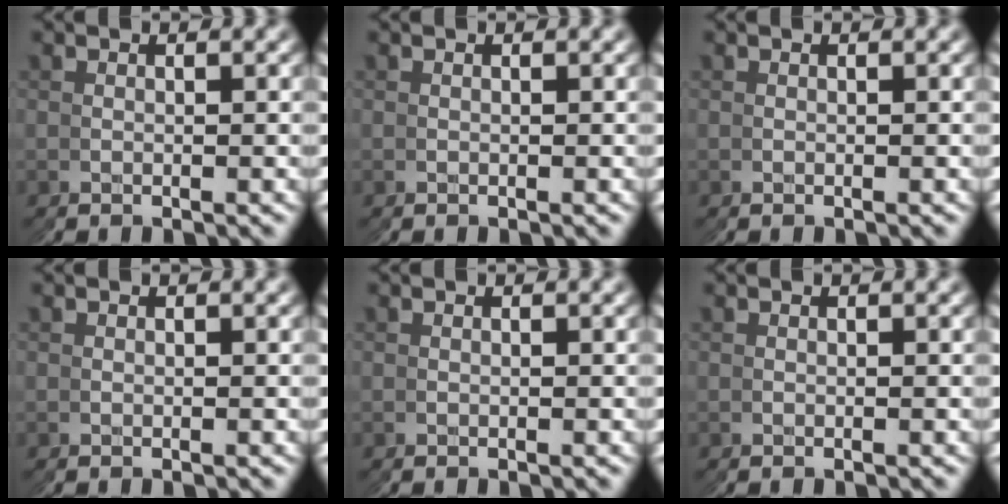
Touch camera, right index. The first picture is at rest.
{"total": 0.0}
{"total": 0.0}
{"total": 0.0}
{"total": 0.0}
{"total": 0.0}